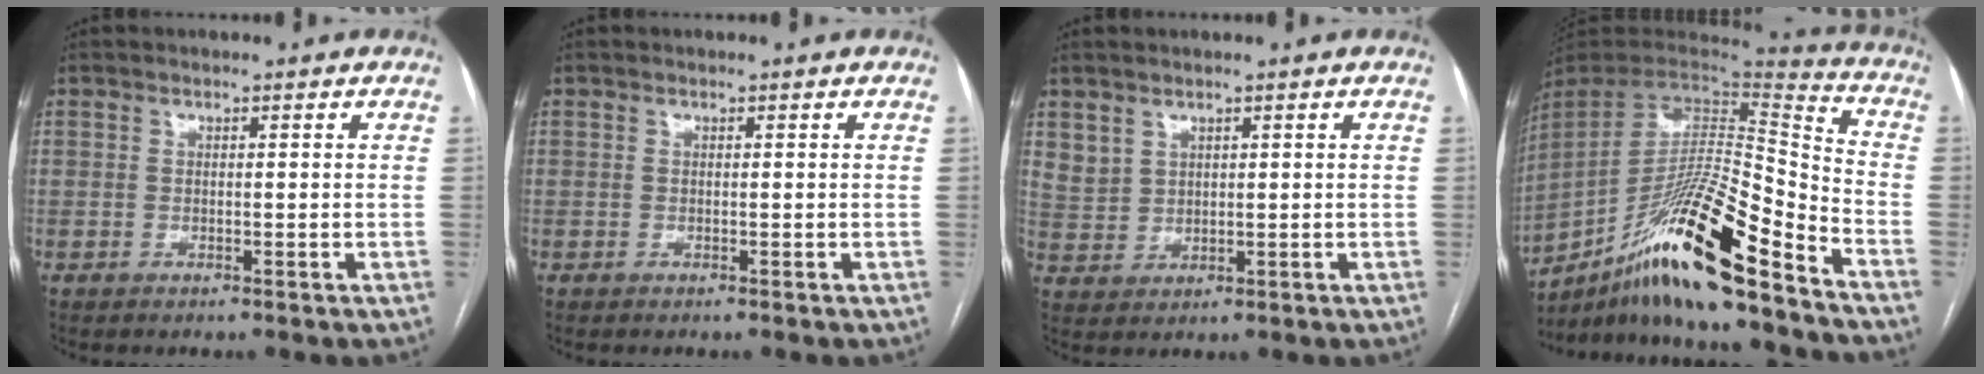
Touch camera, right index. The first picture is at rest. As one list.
[{"total": 0.0}, {"total": 3.7, "force": [2.5, 2.6, 0.8], "torque": [-0.015, 0.002, 0.059]}, {"total": 22.7, "force": [-15.6, 1.3, 16.4], "torque": [-0.293, -0.010, -0.282]}]